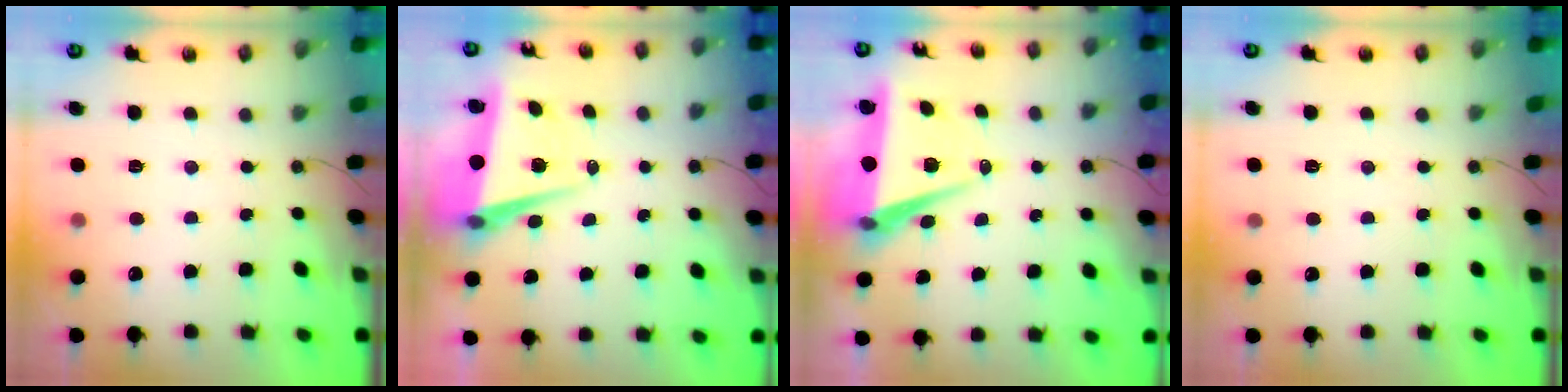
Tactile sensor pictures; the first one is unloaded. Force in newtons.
{"total": 6.6, "press": 6.5, "slide": 1.2}
{"total": 7.5, "press": 6.2, "slide": 4.2}
{"total": 4.1, "press": 0.3, "slide": 4.1}